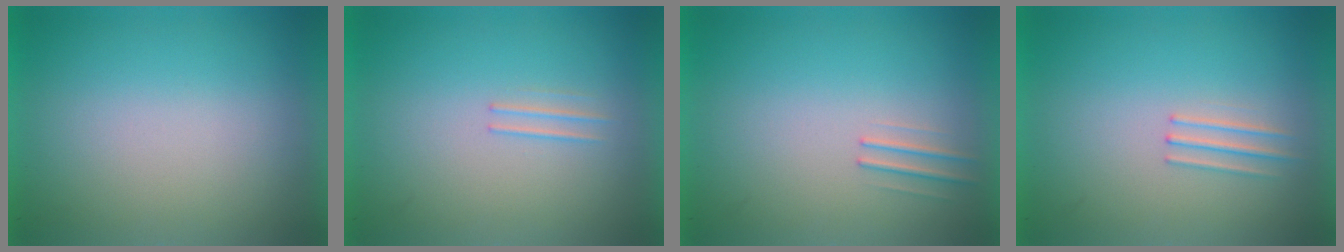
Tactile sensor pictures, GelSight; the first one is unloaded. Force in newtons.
{"total": 1.2}
{"total": 1.1}
{"total": 1.2}